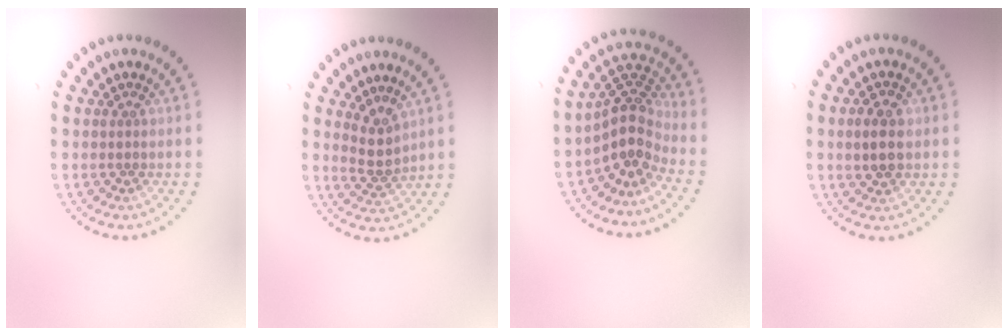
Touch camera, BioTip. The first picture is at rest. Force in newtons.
{"total": 2.2, "press": 1.7, "slide": 1.4}
{"total": 4.0, "press": 2.9, "slide": 2.7}
{"total": 2.7, "press": 2.7, "slide": 0.2}